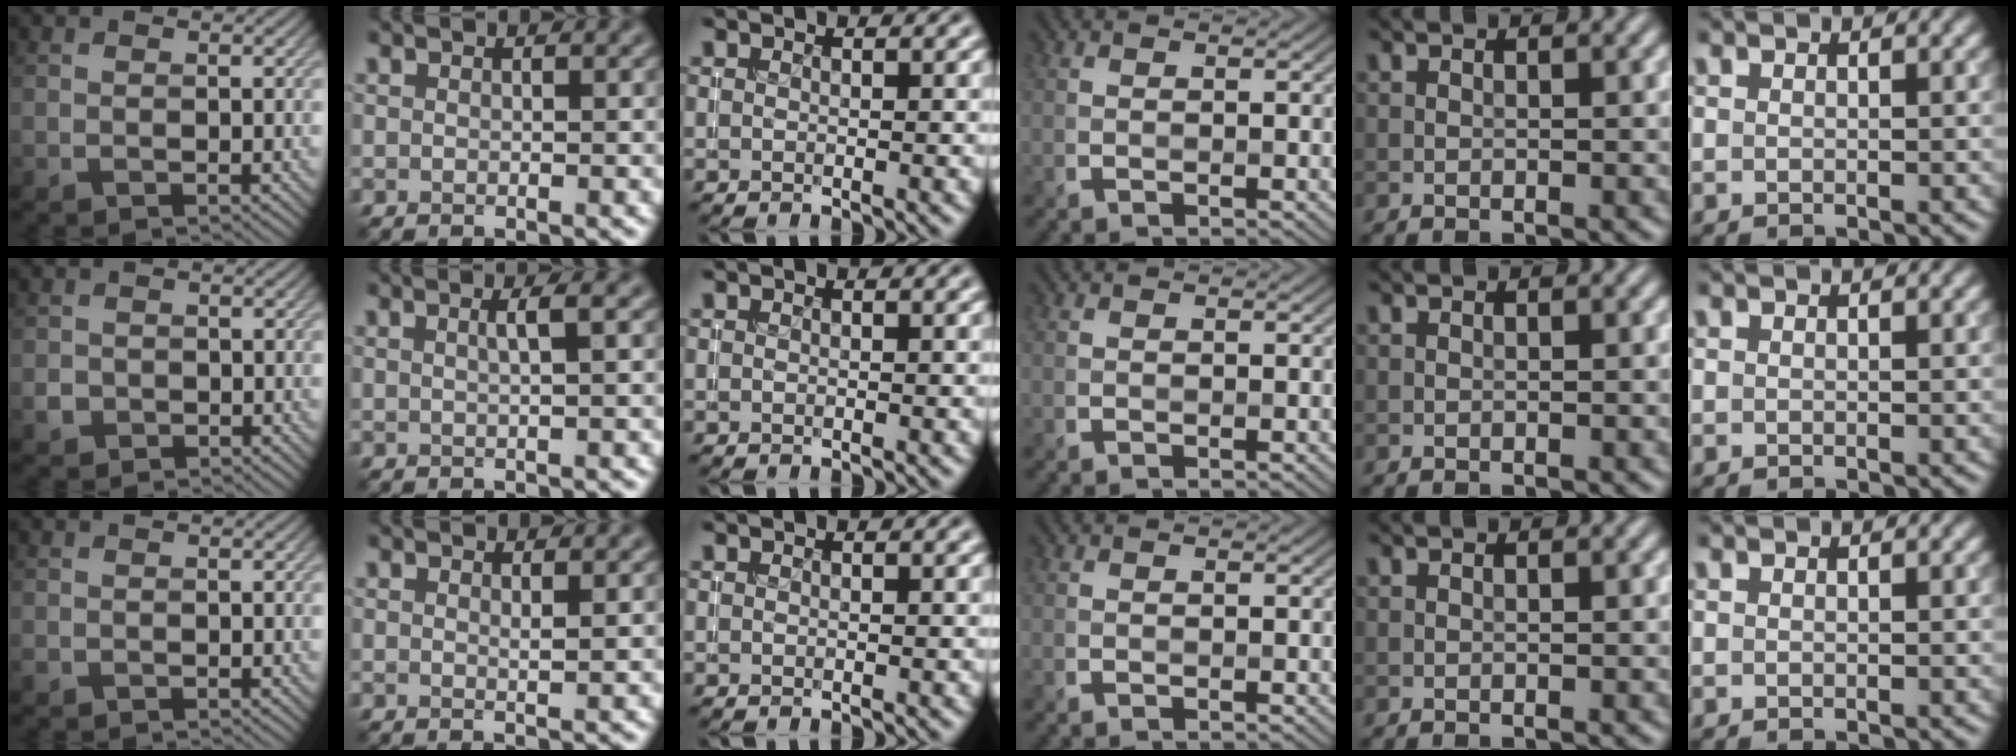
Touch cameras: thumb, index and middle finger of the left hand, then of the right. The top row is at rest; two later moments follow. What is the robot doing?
{"motion": "insert", "object": "coin"}